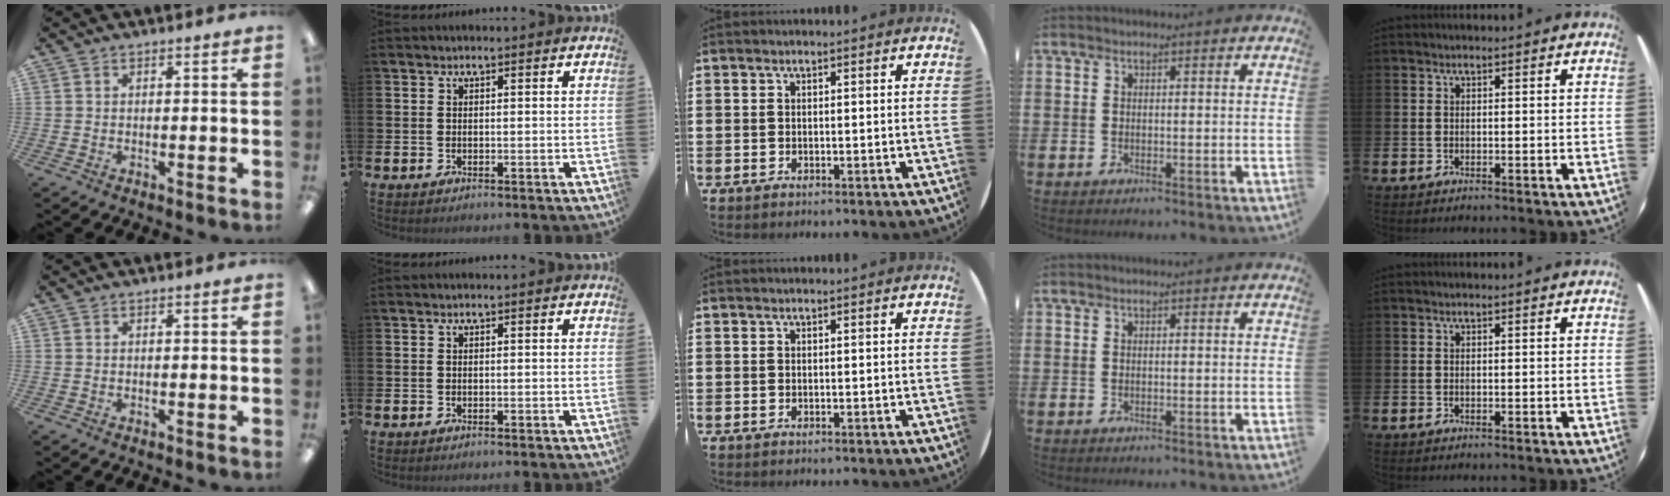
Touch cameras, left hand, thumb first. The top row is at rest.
{}